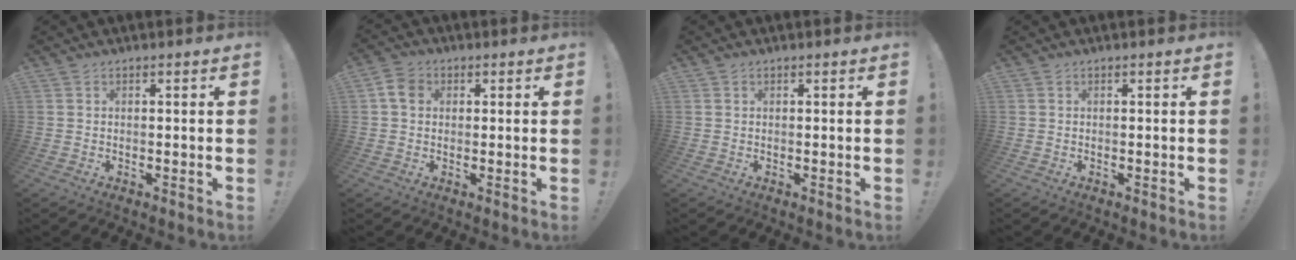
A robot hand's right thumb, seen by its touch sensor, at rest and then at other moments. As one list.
[{"total": 5.8, "force": [1.5, 4.6, 3.2], "torque": [-0.050, 0.008, 0.031]}, {"total": 0.0}, {"total": 0.0}]